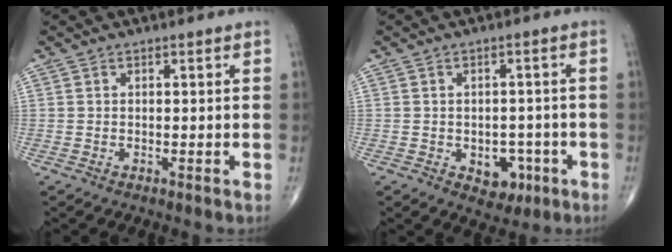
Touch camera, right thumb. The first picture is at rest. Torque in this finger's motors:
{"motor_torque": [1.60, 1.33, 0.25, -0.43, 0.00]}